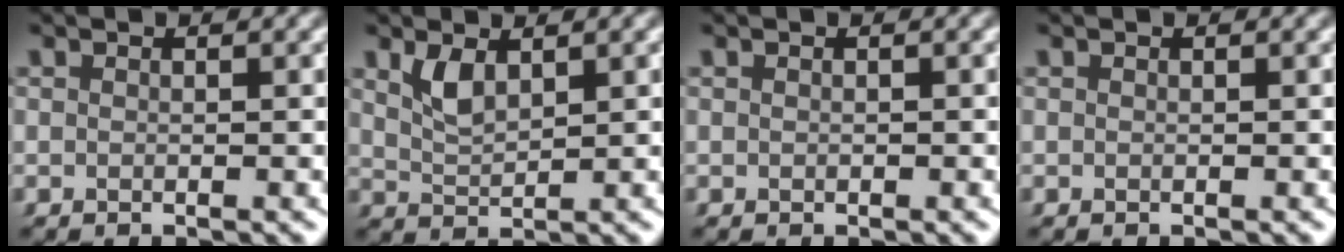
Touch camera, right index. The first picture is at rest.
{"total": 2.2, "force": [1.1, 1.0, 1.6], "torque": [-0.037, -0.007, 0.026]}
{"total": 0.0}
{"total": 0.0}